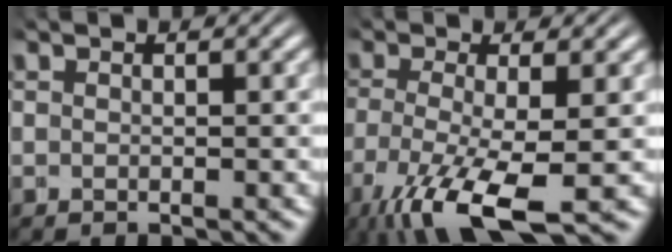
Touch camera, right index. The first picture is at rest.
{"total": 6.3, "force": [-3.0, 2.2, 5.1], "torque": [-0.115, -0.043, -0.024]}